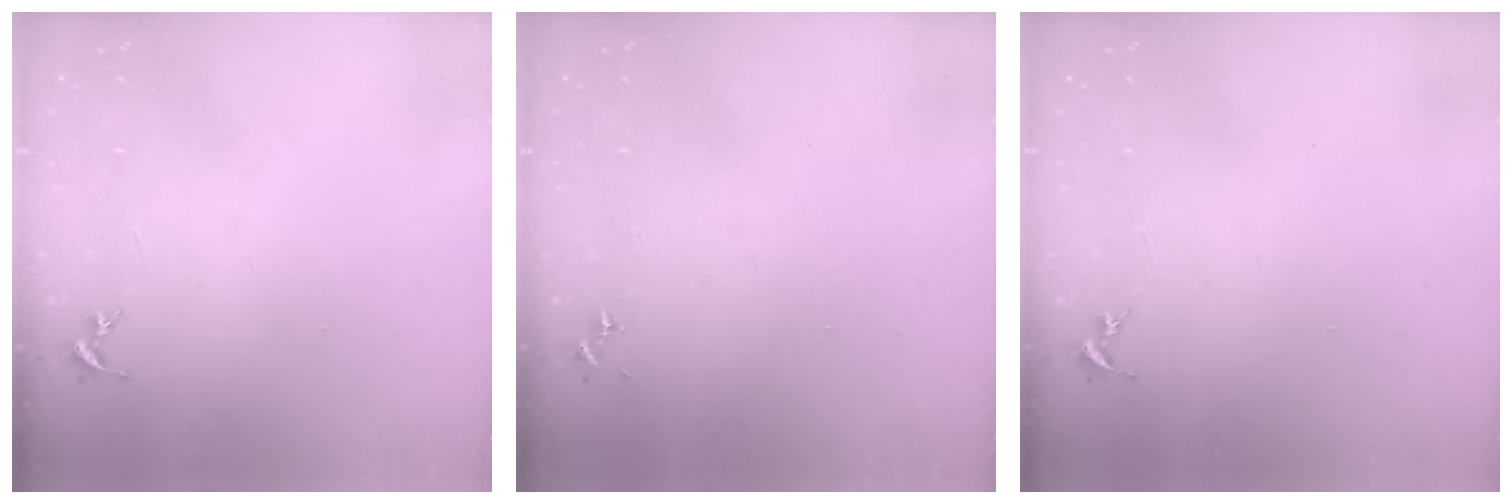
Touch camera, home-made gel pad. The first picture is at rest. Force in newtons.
{"total": 0.0}
{"total": 0.0}